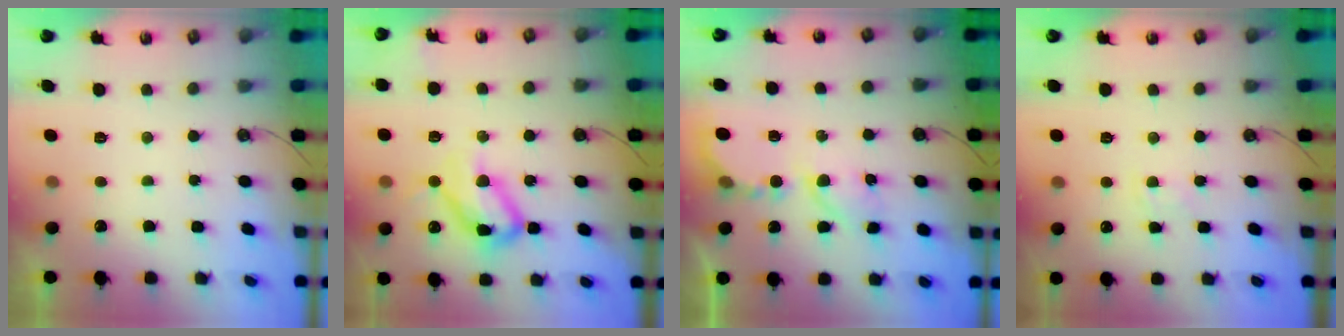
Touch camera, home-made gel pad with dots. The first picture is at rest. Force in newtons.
{"total": 15.3, "press": 15.2, "slide": 1.3}
{"total": 6.2, "press": 6.2, "slide": 0.7}
{"total": 3.4, "press": 3.4, "slide": 0.4}